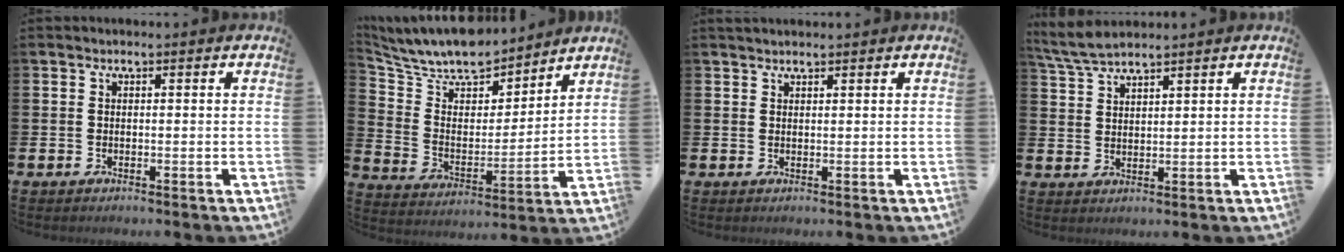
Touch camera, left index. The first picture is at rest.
{"total": 9.7, "force": [9.1, 2.6, 2.0], "torque": [-0.086, -0.069, 0.161]}
{"total": 1.3, "force": [1.2, 0.3, 0.1], "torque": [0.007, -0.001, 0.020]}
{"total": 4.3, "force": [4.0, 0.4, 1.4], "torque": [-0.041, -0.009, 0.074]}